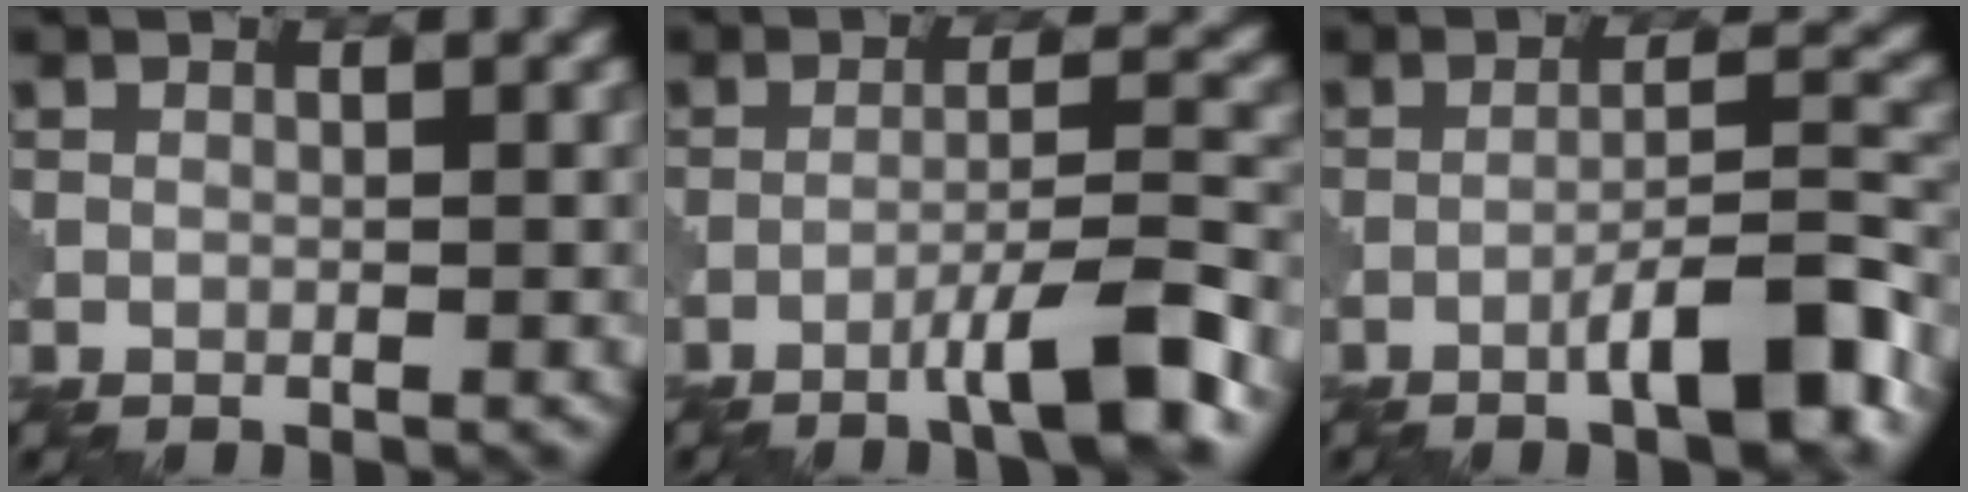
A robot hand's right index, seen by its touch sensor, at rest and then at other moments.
{"total": 6.1, "force": [-3.8, 0.4, 4.8], "torque": [-0.070, 0.013, -0.072]}
{"total": 6.2, "force": [-3.6, 0.9, 4.9], "torque": [-0.069, 0.015, -0.062]}